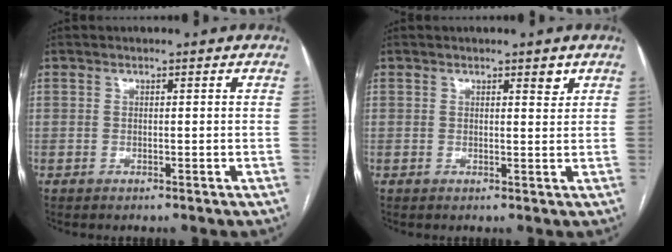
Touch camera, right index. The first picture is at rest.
{"total": 1.5, "force": [1.0, 0.4, 1.0], "torque": [-0.015, -0.006, 0.013]}